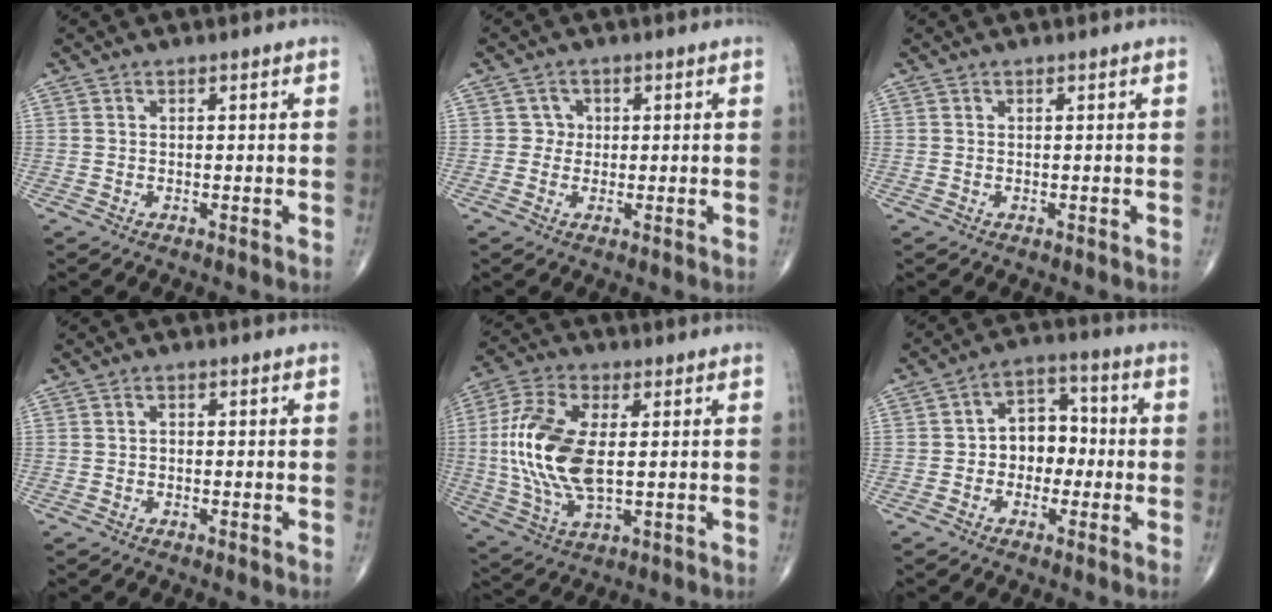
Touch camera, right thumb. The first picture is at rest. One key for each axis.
{"total": 2.4, "fx": 0.2, "fy": 2.3, "fz": 0.4, "tx": 0.012, "ty": 0.006, "tz": -0.004}
{"total": 0.0}
{"total": 1.0, "fx": -0.2, "fy": 0.8, "fz": 0.7, "tx": -0.007, "ty": 0.004, "tz": -0.007}
{"total": 16.4, "fx": 0.9, "fy": 8.0, "fz": 14.2, "tx": -0.310, "ty": -0.003, "tz": 0.018}
{"total": 8.7, "fx": -0.8, "fy": 6.6, "fz": 5.6, "tx": -0.046, "ty": 0.035, "tz": -0.027}